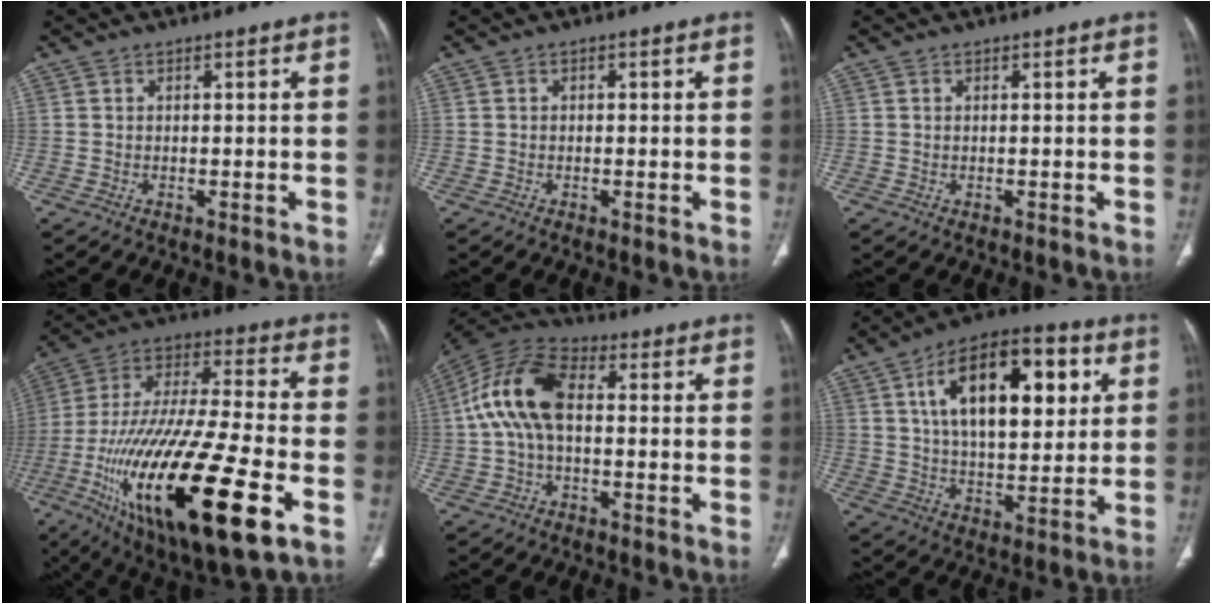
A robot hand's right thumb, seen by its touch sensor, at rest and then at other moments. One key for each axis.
{"total": 0.5, "fx": 0.0, "fy": 0.4, "fz": 0.3, "tx": -0.001, "ty": 0.002, "tz": -0.004}
{"total": 0.0}
{"total": 33.9, "fx": -11.6, "fy": 10.1, "fz": 30.2, "tx": -0.607, "ty": -0.003, "tz": -0.191}
{"total": 13.0, "fx": 0.6, "fy": 7.4, "fz": 10.7, "tx": -0.215, "ty": 0.036, "tz": 0.000}
{"total": 21.5, "fx": 6.7, "fy": 10.8, "fz": 17.4, "tx": -0.243, "ty": -0.003, "tz": 0.101}